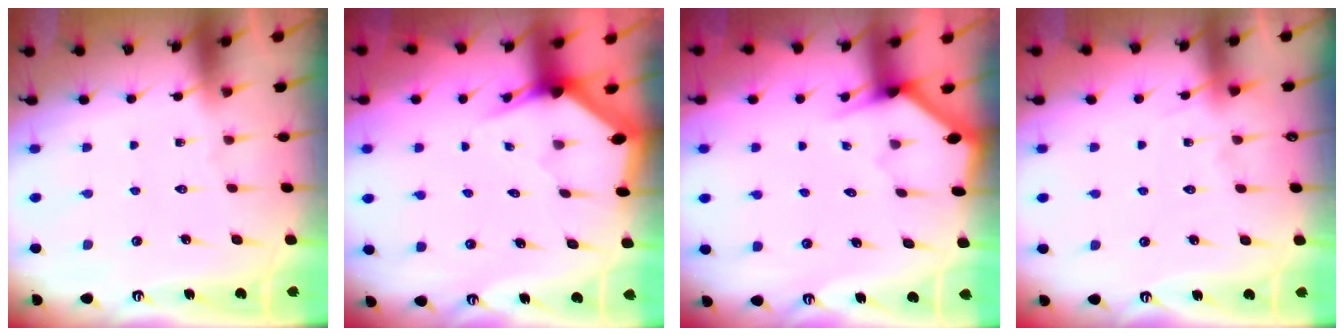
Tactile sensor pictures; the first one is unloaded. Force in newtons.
{"total": 3.0, "press": 3.0, "slide": 0.2}
{"total": 2.9, "press": 2.9, "slide": 0.2}
{"total": 4.7, "press": 4.7, "slide": 0.5}